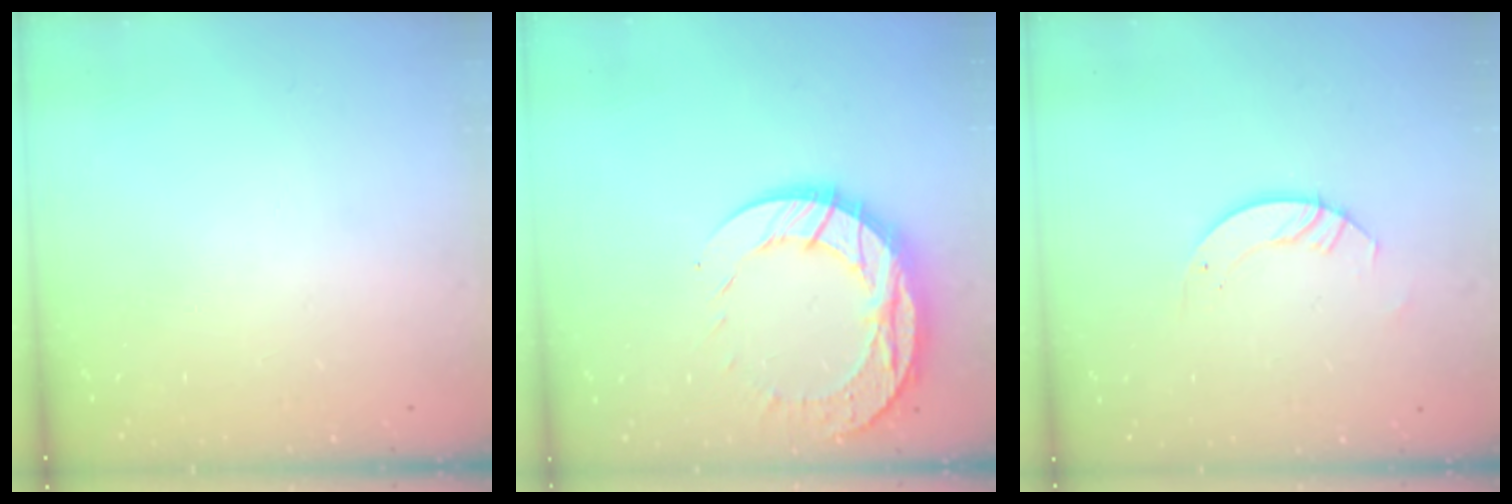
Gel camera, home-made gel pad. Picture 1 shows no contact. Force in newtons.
{"total": 13.8, "press": 13.7, "slide": 1.1}
{"total": 3.5, "press": 3.5, "slide": 0.4}